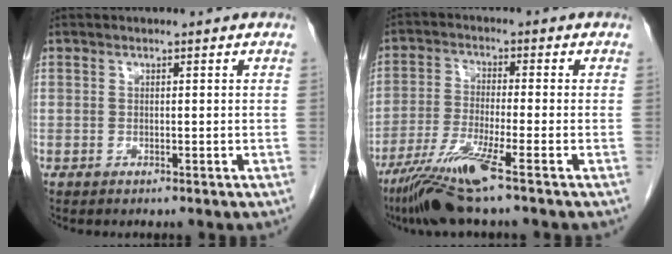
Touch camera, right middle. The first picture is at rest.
{"total": 9.3, "force": [-5.9, -0.6, 7.2], "torque": [-0.144, -0.030, -0.112]}